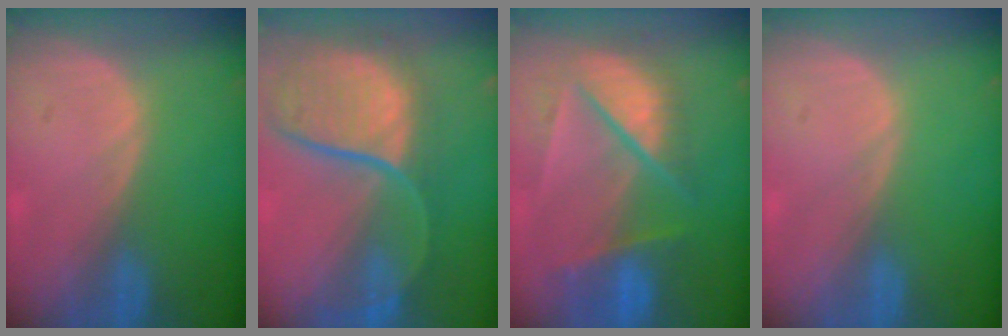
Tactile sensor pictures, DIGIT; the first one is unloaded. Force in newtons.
{"total": 12.1, "press": 9.9, "slide": 7.0}
{"total": 9.4, "press": 8.2, "slide": 4.6}
{"total": 0.0}